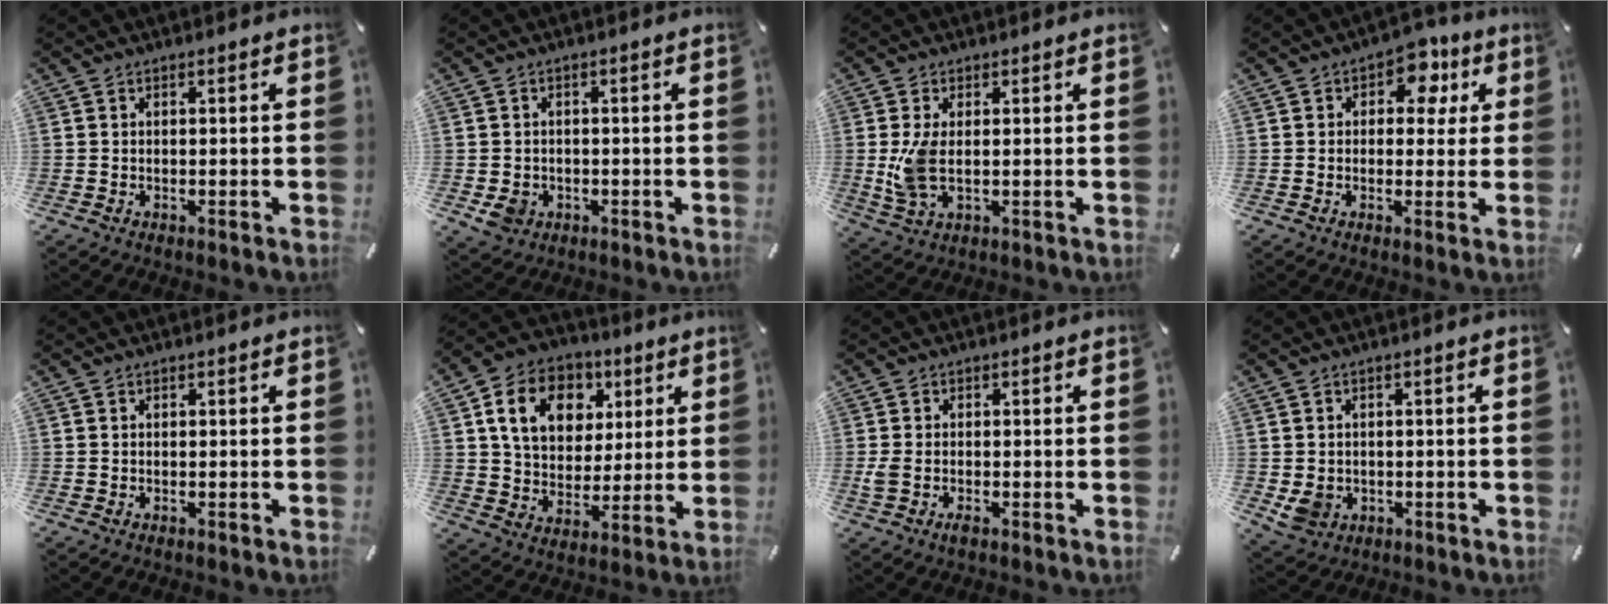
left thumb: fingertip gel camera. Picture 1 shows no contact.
{"total": 4.1, "force": [-1.3, 3.6, 1.6], "torque": [-0.030, -0.002, -0.023]}
{"total": 6.9, "force": [0.9, 3.4, 5.9], "torque": [-0.121, -0.011, 0.010]}
{"total": 8.0, "force": [2.7, 5.7, 4.9], "torque": [-0.051, -0.006, 0.040]}
{"total": 0.0}
{"total": 14.0, "force": [5.3, 11.0, 6.7], "torque": [-0.111, -0.006, 0.100]}
{"total": 2.2, "force": [-0.7, 1.2, 1.8], "torque": [-0.040, -0.001, -0.013]}
{"total": 4.7, "force": [-0.6, 4.2, 1.8], "torque": [-0.047, 0.000, -0.010]}